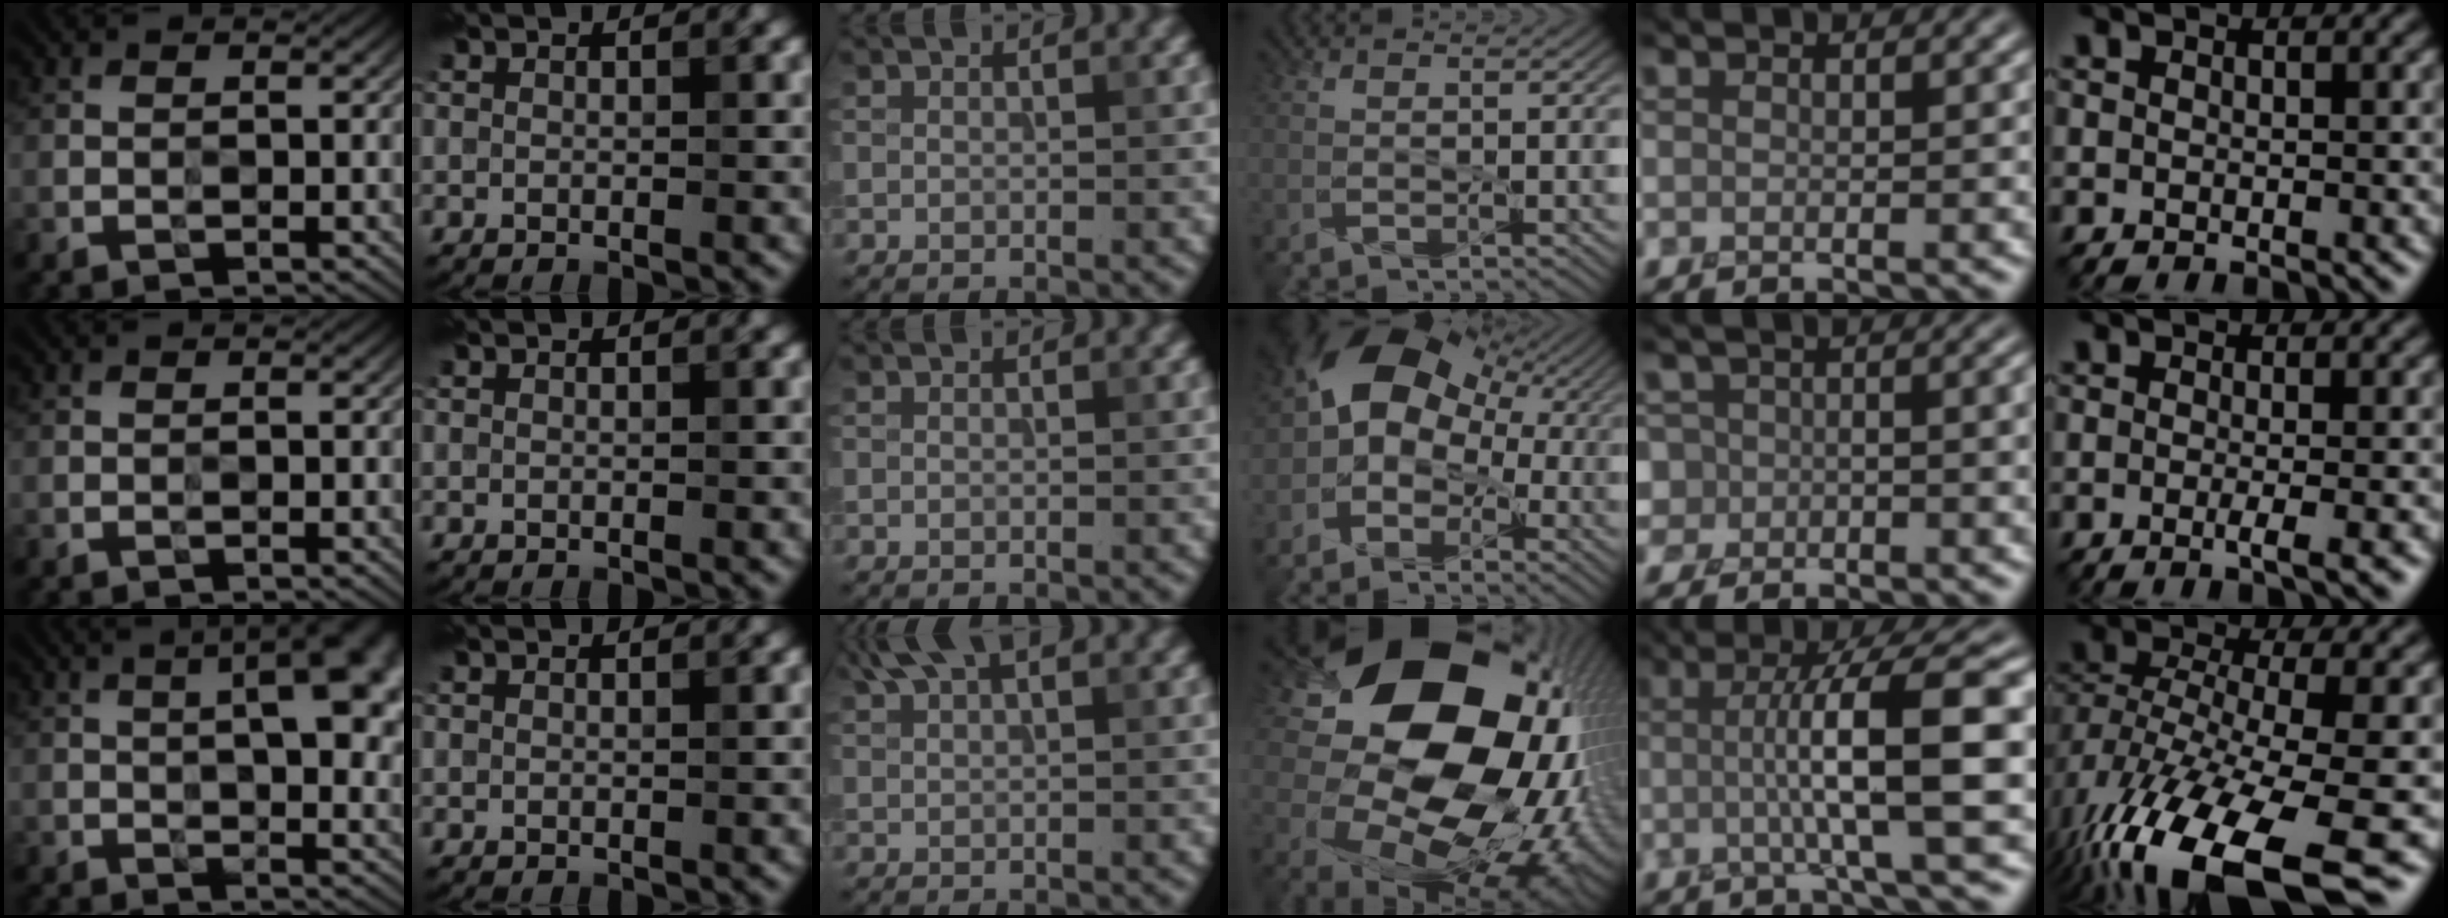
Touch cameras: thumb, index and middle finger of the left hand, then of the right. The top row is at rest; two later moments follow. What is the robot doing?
{"motion": "peel", "object": "tape"}